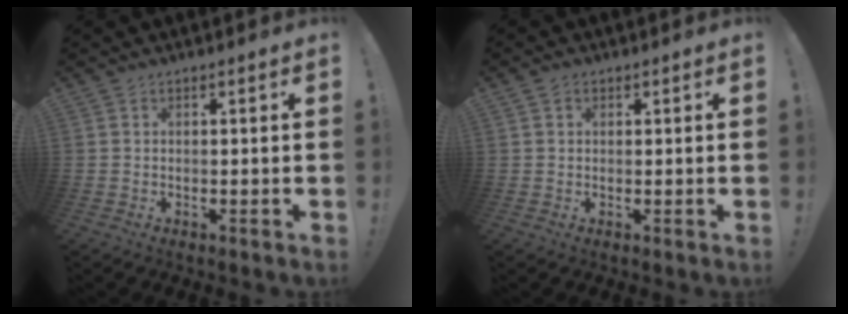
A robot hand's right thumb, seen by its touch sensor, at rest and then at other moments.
{"total": 1.3, "force": [0.7, 1.0, 0.3], "torque": [0.000, 0.000, 0.011]}